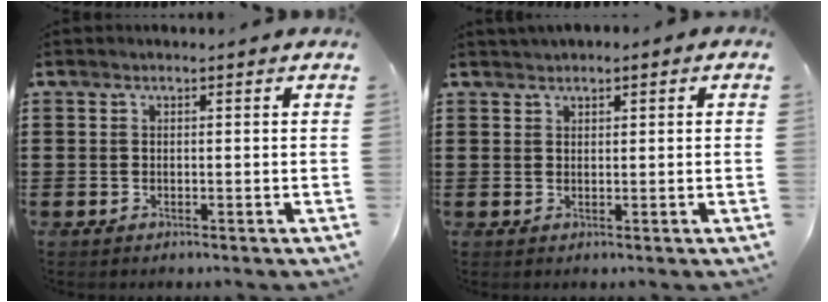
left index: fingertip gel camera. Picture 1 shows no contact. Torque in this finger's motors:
{"motor_torque": [2.14, 0.00, 0.36, 0.10]}